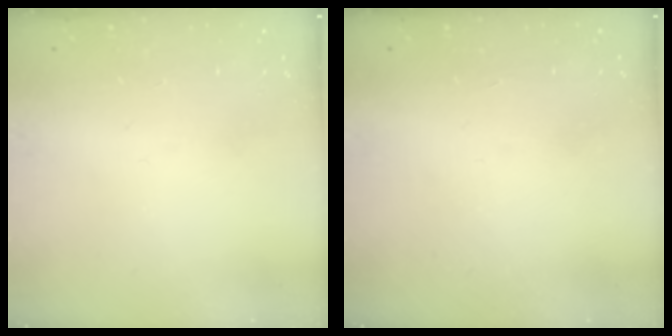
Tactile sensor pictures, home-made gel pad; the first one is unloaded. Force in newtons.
{"total": 1.7, "press": 1.7, "slide": 0.1}